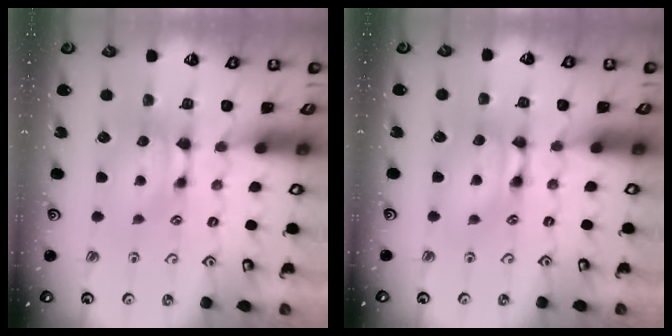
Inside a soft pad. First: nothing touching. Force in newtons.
{"total": 1.9, "press": 1.9, "slide": 0.1}